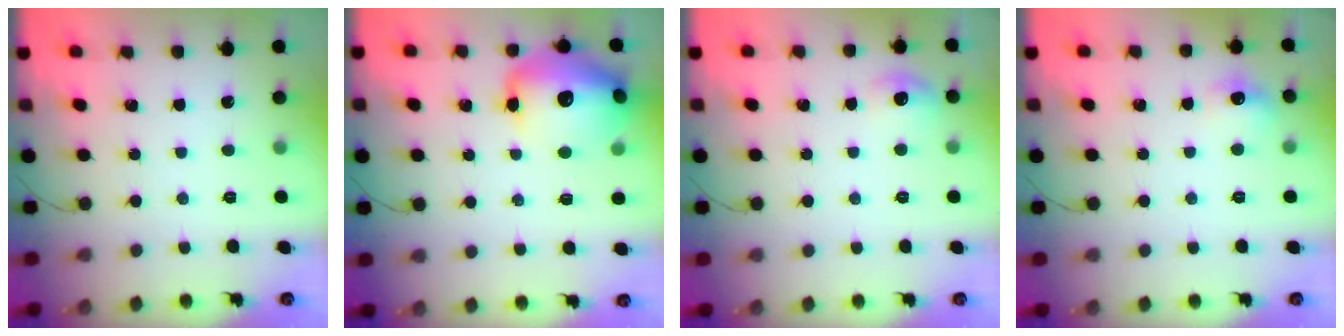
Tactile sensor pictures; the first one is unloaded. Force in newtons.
{"total": 17.9, "press": 17.5, "slide": 3.4}
{"total": 6.8, "press": 6.6, "slide": 1.7}
{"total": 7.5, "press": 7.3, "slide": 1.6}